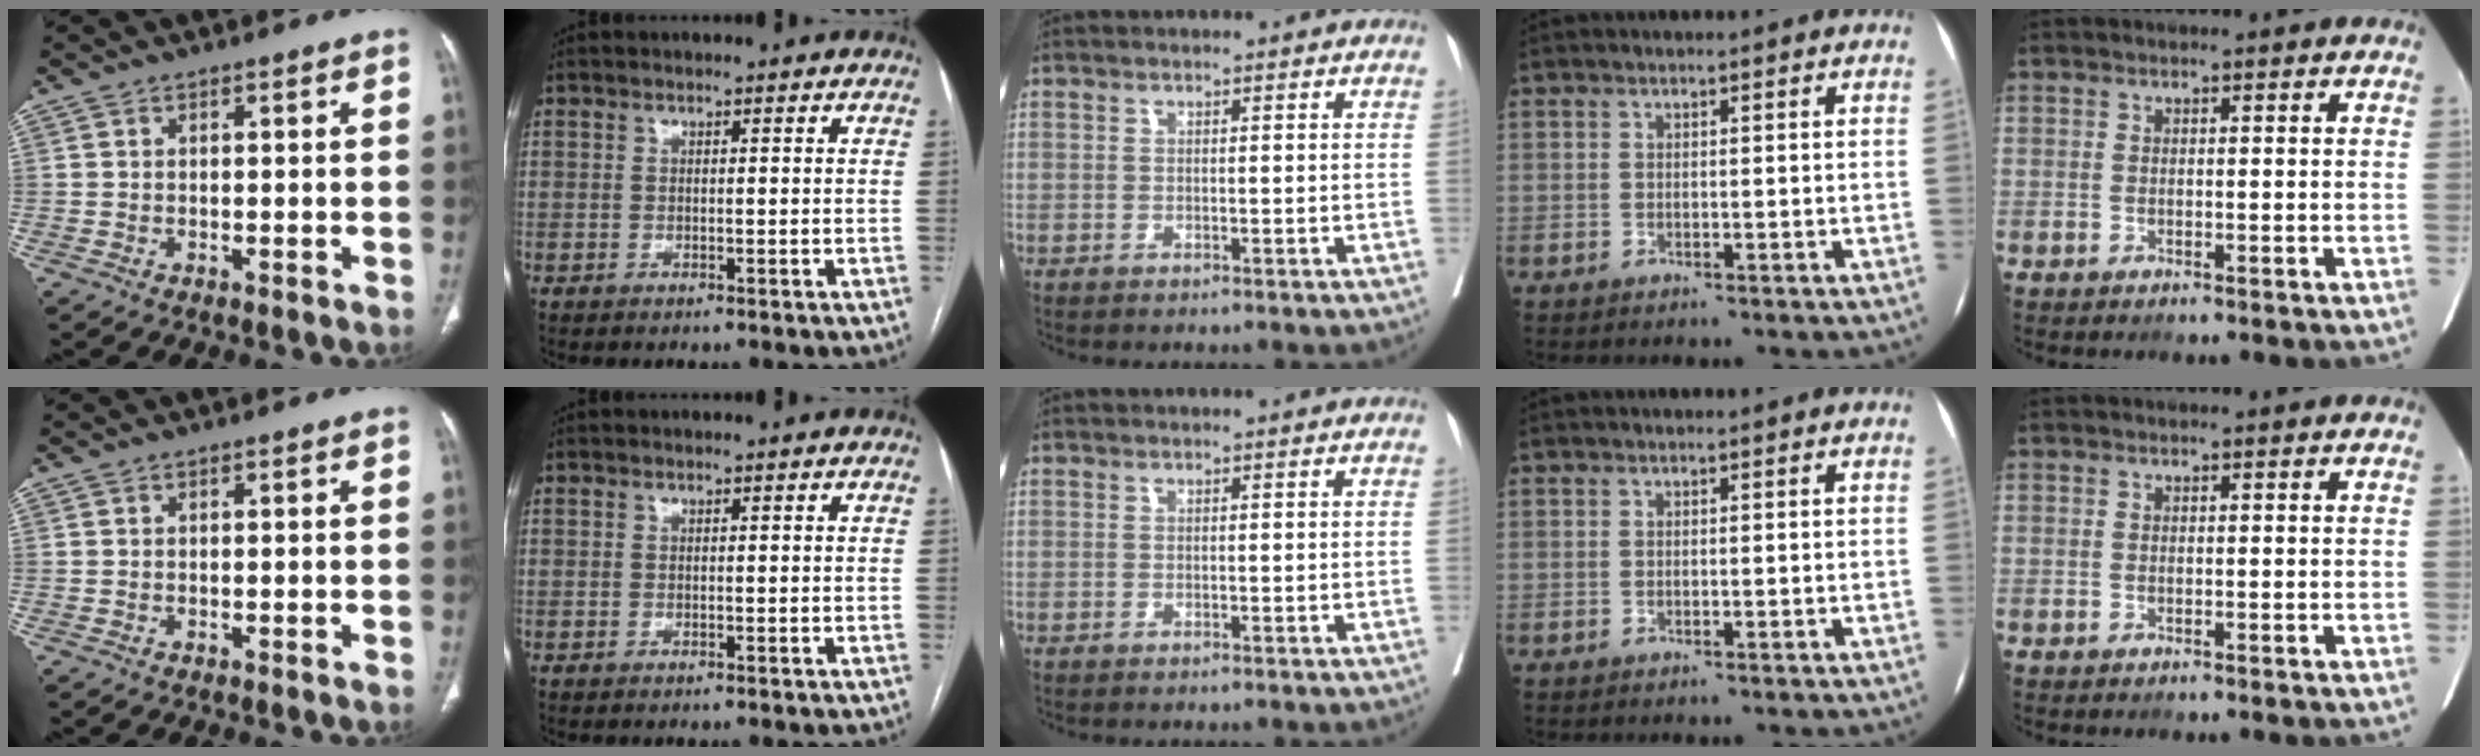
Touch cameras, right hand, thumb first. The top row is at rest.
{}